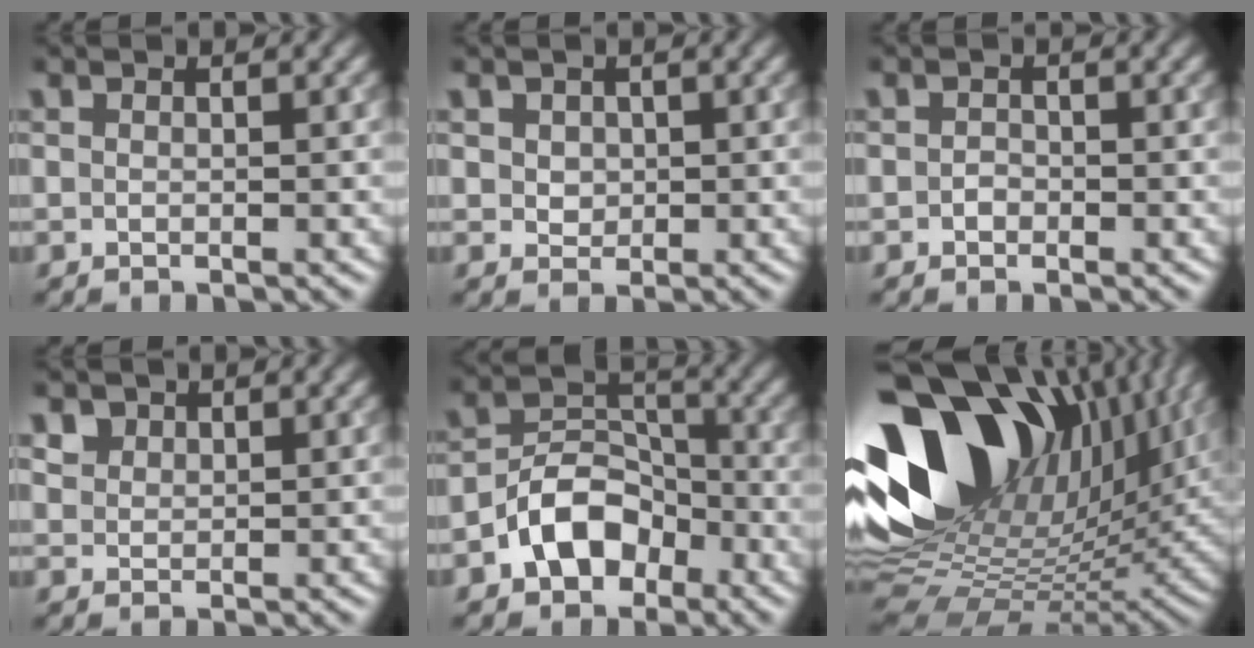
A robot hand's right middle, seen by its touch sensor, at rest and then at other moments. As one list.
[{"total": 1.7, "force": [0.6, 1.5, 0.8], "torque": [-0.014, 0.006, 0.012]}, {"total": 0.8, "force": [-0.3, 0.7, 0.3], "torque": [-0.005, -0.003, -0.007]}, {"total": 1.6, "force": [1.1, 1.1, 0.3], "torque": [-0.010, -0.007, 0.028]}, {"total": 5.8, "force": [-3.0, 3.9, 3.0], "torque": [-0.042, 0.006, -0.062]}, {"total": 17.9, "force": [6.6, 11.3, 12.2], "torque": [-0.240, 0.033, 0.108]}]